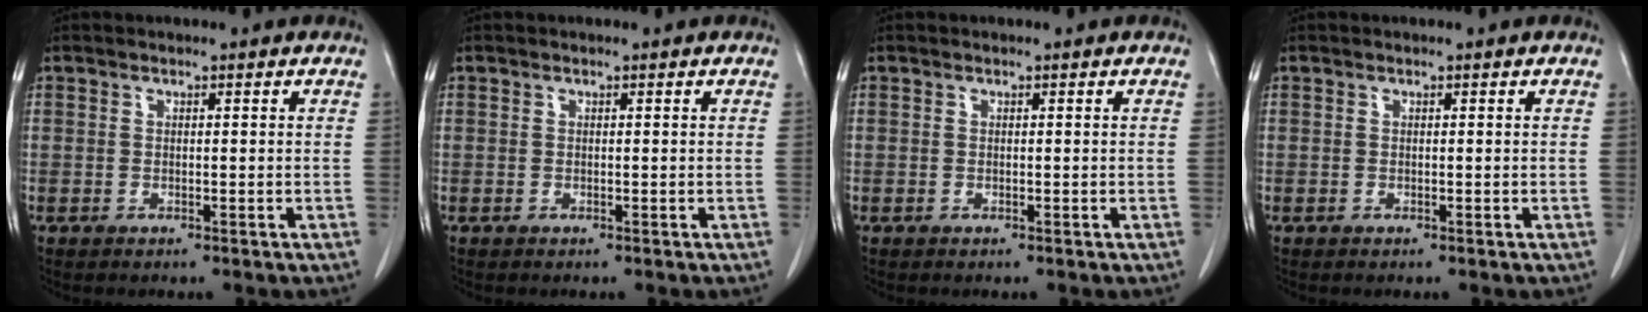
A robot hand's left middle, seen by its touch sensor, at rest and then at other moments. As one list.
[{"total": 0.0}, {"total": 0.0}, {"total": 0.0}]